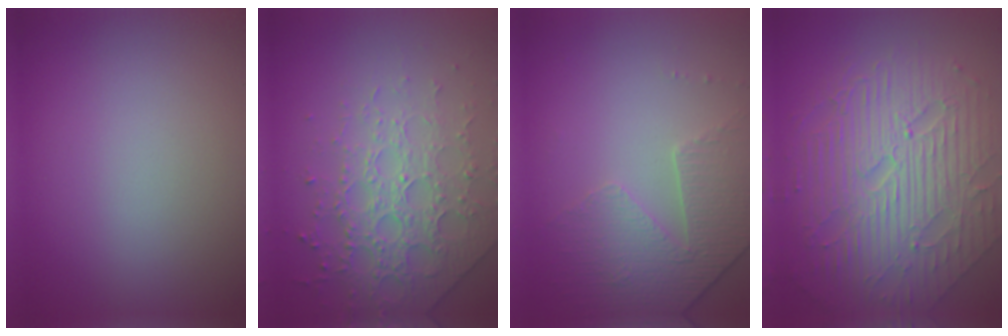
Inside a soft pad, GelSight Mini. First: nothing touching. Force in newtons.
{"total": 4.3, "press": 4.3, "slide": 0.9}
{"total": 4.7, "press": 3.2, "slide": 3.4}
{"total": 10.3, "press": 6.8, "slide": 7.7}